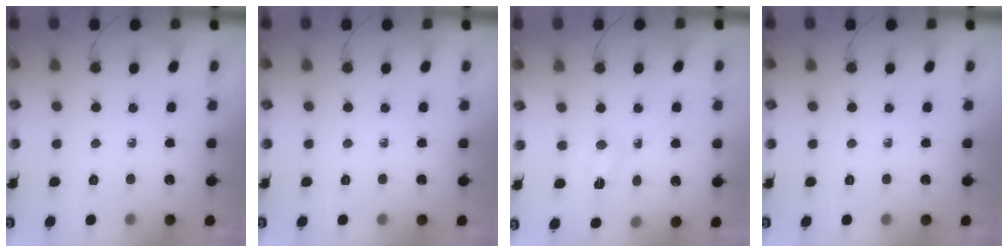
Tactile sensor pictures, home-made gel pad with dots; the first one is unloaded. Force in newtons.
{"total": 0.0}
{"total": 2.9, "press": 1.6, "slide": 2.4}
{"total": 0.0}